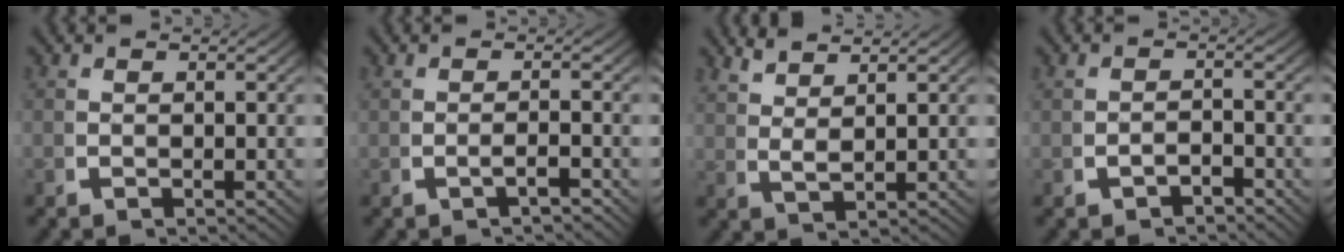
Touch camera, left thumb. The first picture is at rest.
{"total": 1.5, "force": [-0.9, 0.3, 1.1], "torque": [-0.026, 0.004, -0.018]}
{"total": 2.9, "force": [2.7, 0.1, 1.1], "torque": [-0.017, 0.003, 0.059]}
{"total": 1.8, "force": [-1.7, 0.4, 0.4], "torque": [-0.005, -0.004, -0.024]}